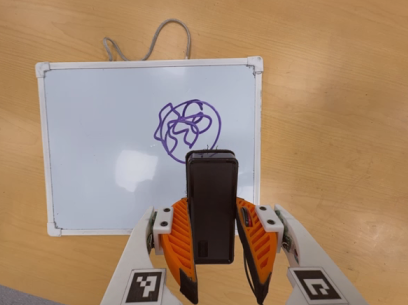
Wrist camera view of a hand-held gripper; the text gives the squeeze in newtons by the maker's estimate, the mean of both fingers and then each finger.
{"total": 4.3, "left": 2.9, "right": 5.7}